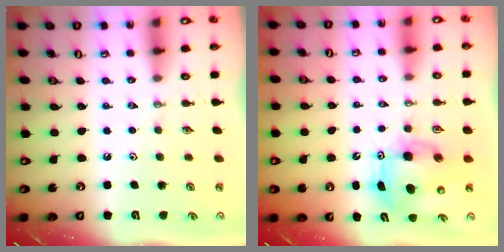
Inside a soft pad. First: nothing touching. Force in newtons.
{"total": 8.6, "press": 8.5, "slide": 1.5}